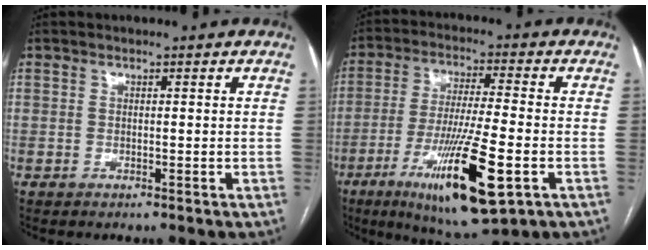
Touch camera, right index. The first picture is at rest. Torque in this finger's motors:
{"motor_torque": [2.03, -0.12, 0.90, 0.21]}